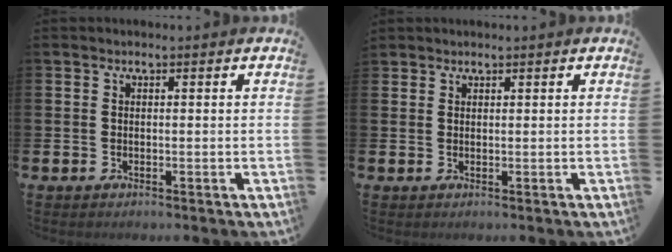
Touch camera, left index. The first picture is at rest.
{"total": 1.0, "force": [0.9, 0.4, -0.2], "torque": [0.015, -0.002, 0.015]}